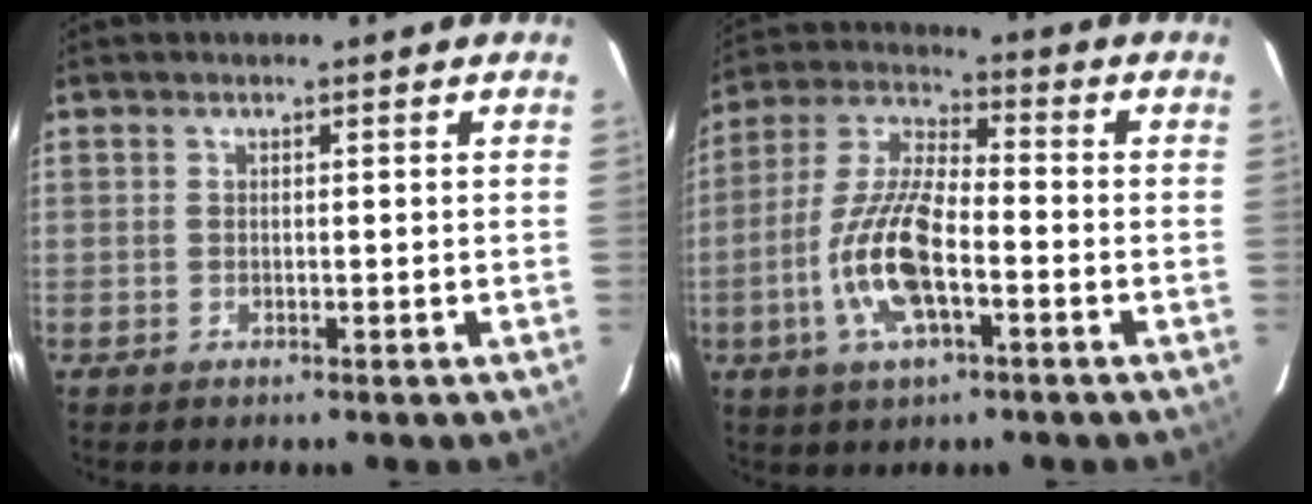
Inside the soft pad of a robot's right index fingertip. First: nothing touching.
{"total": 13.8, "force": [-4.5, 4.8, 12.1], "torque": [-0.259, -0.002, -0.089]}